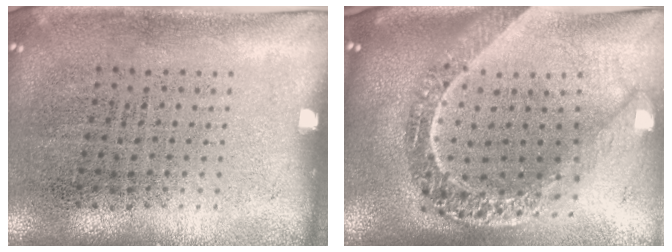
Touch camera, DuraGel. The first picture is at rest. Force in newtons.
{"total": 2.9, "press": 2.3, "slide": 1.8}